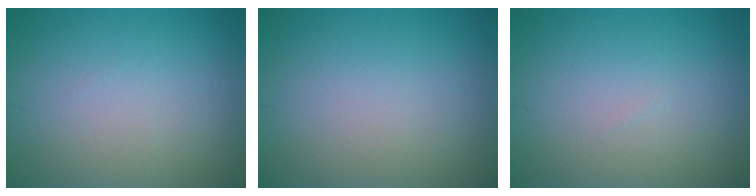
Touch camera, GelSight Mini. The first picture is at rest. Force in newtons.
{"total": 0.0}
{"total": 0.0}